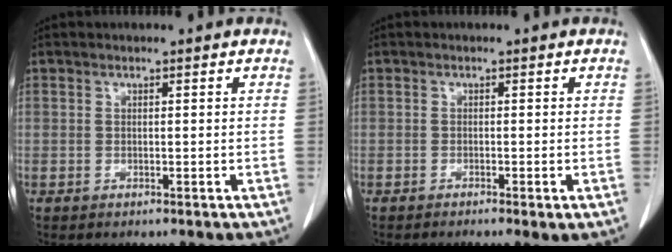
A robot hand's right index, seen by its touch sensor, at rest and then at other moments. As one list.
[{"total": 2.6, "force": [-1.7, 0.1, 2.0], "torque": [-0.027, -0.008, -0.022]}]